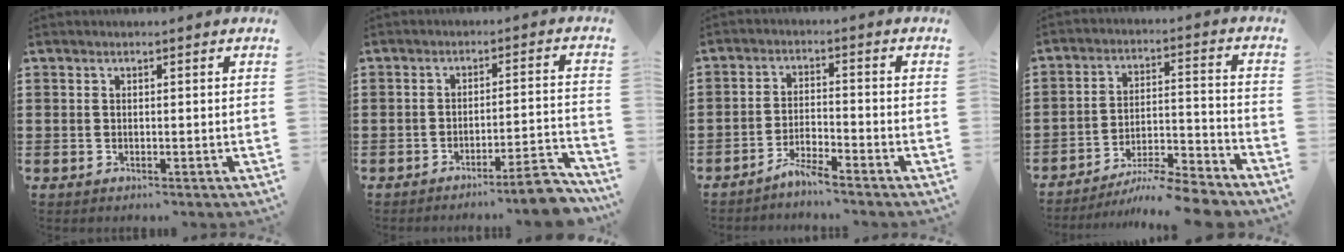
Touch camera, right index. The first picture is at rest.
{"total": 6.2, "force": [-5.1, 0.0, 3.6], "torque": [-0.055, -0.007, -0.094]}
{"total": 3.3, "force": [-3.1, 0.1, 1.2], "torque": [-0.030, 0.005, -0.064]}
{"total": 7.8, "force": [-7.4, 0.3, 2.7], "torque": [-0.040, 0.011, -0.142]}